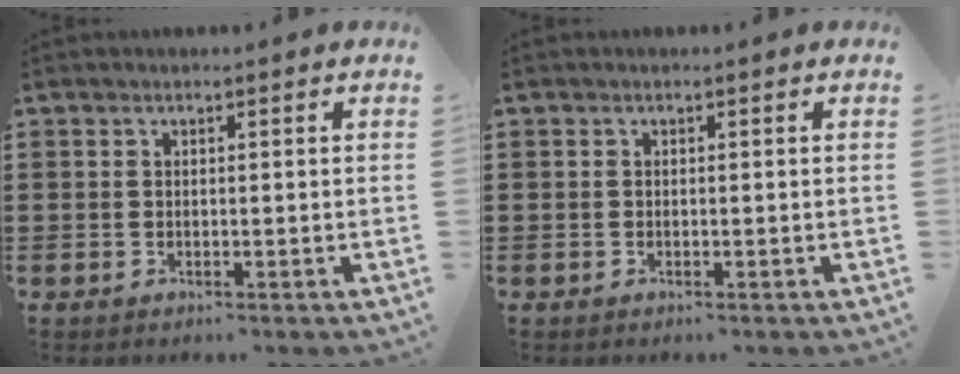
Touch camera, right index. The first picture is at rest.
{"total": 0.0}